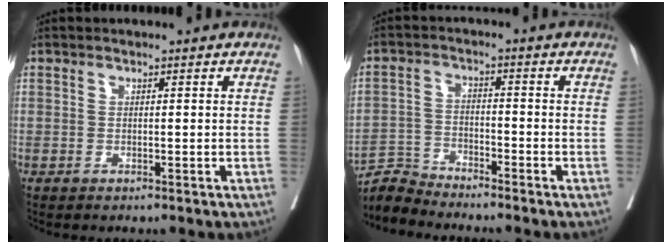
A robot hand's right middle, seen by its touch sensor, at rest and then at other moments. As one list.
[{"total": 4.9, "force": [-4.7, -0.3, -1.1], "torque": [0.014, -0.008, -0.093]}]